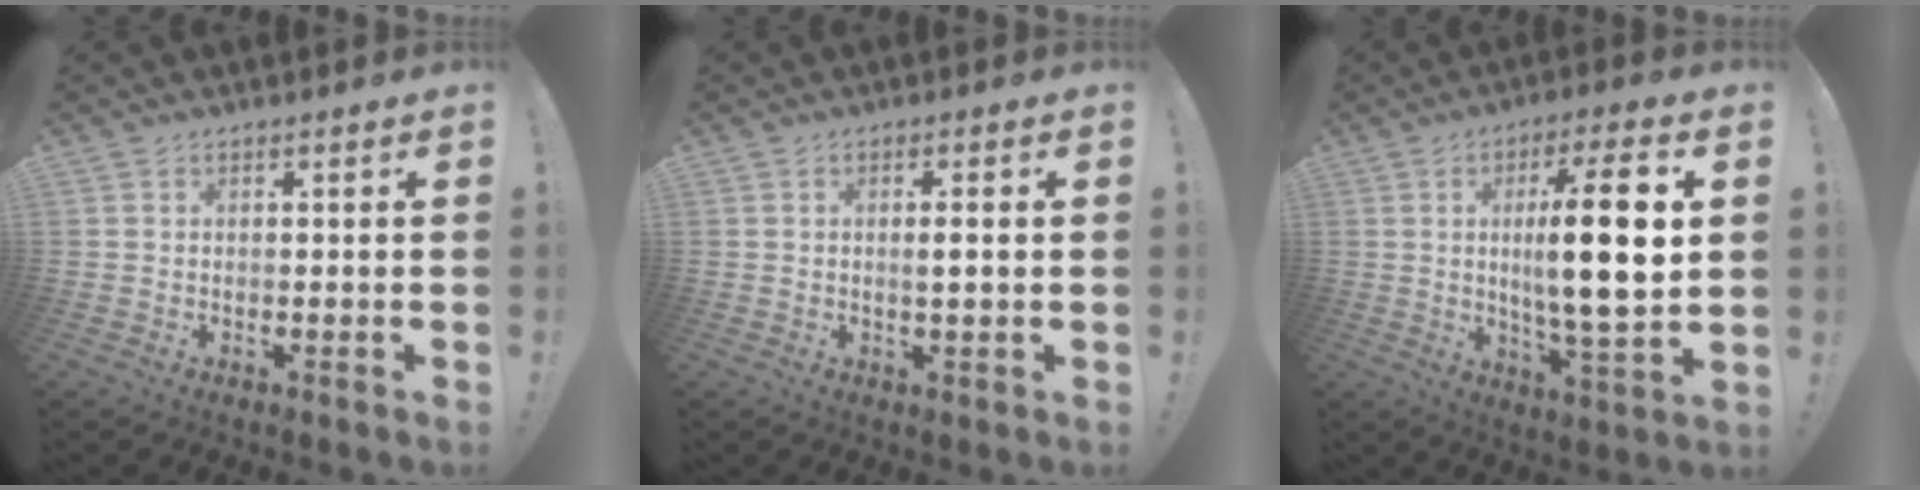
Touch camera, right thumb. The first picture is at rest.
{"total": 2.8, "force": [0.3, 0.5, 2.8], "torque": [-0.039, -0.004, -0.001]}
{"total": 17.6, "force": [2.3, 3.4, 17.1], "torque": [-0.281, -0.010, 0.019]}